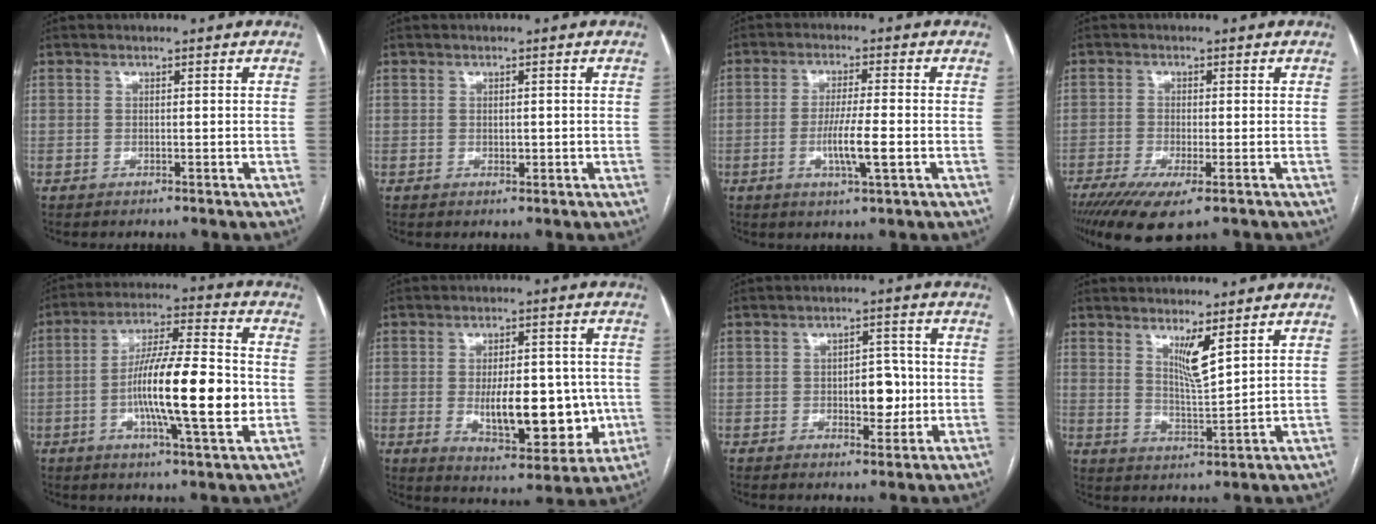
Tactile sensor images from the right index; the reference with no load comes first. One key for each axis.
{"total": 1.2, "fx": -0.1, "fy": 0.6, "fz": 1.0, "tx": -0.013, "ty": -0.001, "tz": 0.001}
{"total": 6.5, "fx": -1.6, "fy": 0.2, "fz": 6.2, "tx": -0.115, "ty": -0.009, "tz": -0.029}
{"total": 8.8, "fx": -5.5, "fy": 1.8, "fz": 6.6, "tx": -0.107, "ty": -0.022, "tz": -0.090}
{"total": 16.3, "fx": -2.7, "fy": 1.9, "fz": 15.9, "tx": -0.273, "ty": 0.002, "tz": -0.049}
{"total": 14.3, "fx": -1.9, "fy": 6.2, "fz": 12.7, "tx": -0.180, "ty": 0.002, "tz": -0.013}
{"total": 5.9, "fx": -0.6, "fy": 3.1, "fz": 4.9, "tx": -0.064, "ty": 0.009, "tz": -0.003}
{"total": 5.1, "fx": 2.9, "fy": 0.3, "fz": 4.1, "tx": -0.076, "ty": -0.017, "tz": 0.057}